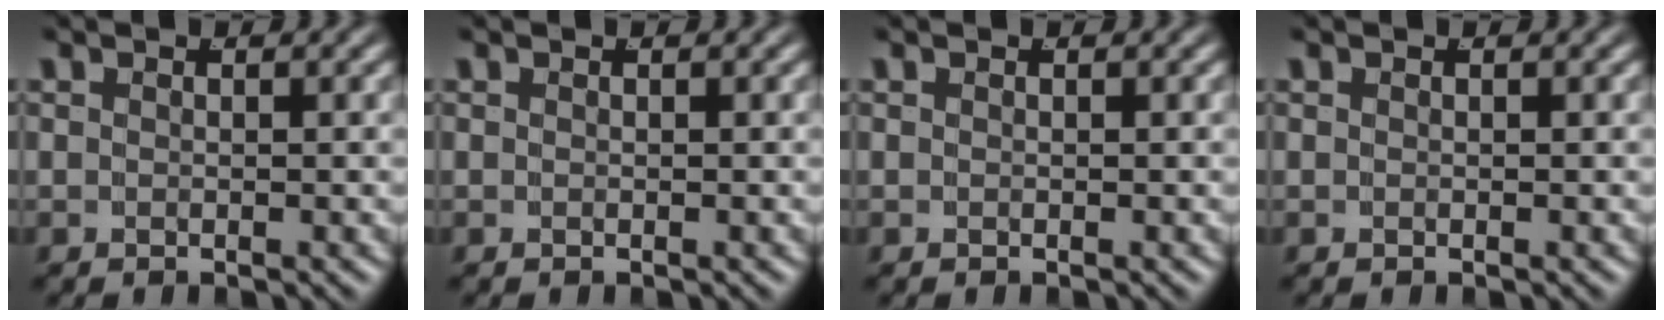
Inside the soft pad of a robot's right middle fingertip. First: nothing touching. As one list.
[{"total": 0.0}, {"total": 0.0}, {"total": 0.0}]